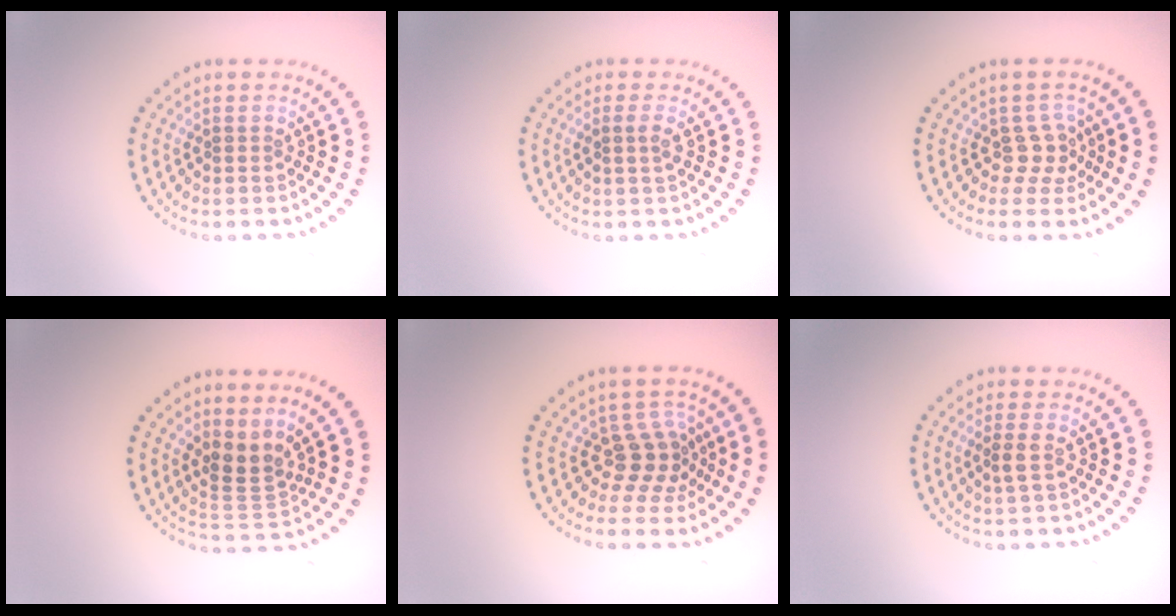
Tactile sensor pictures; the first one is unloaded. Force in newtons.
{"total": 1.3, "press": 1.0, "slide": 0.7}
{"total": 2.0, "press": 1.5, "slide": 1.4}
{"total": 2.8, "press": 2.0, "slide": 1.9}
{"total": 3.0, "press": 2.2, "slide": 2.0}
{"total": 1.3, "press": 1.1, "slide": 0.7}